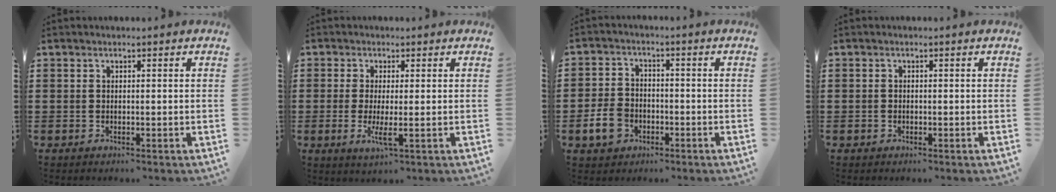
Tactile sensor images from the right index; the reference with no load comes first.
{"total": 3.5, "force": [-0.6, 0.6, 3.4], "torque": [-0.066, -0.006, -0.013]}
{"total": 5.6, "force": [-2.4, 4.1, 3.1], "torque": [-0.085, -0.002, -0.050]}
{"total": 0.6, "force": [-0.5, 0.4, 0.2], "torque": [-0.005, -0.001, -0.009]}